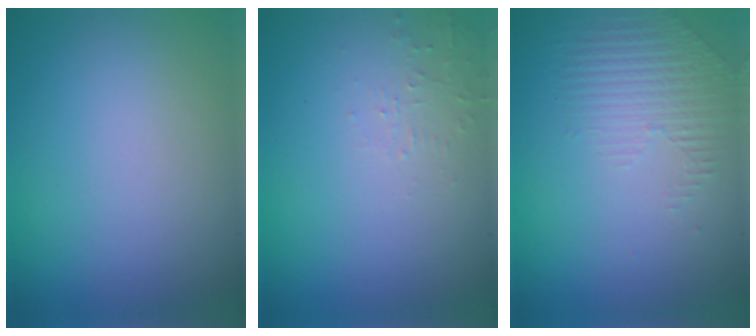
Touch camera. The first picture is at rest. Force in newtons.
{"total": 1.2, "press": 1.2, "slide": 0.3}
{"total": 1.5, "press": 0.9, "slide": 1.2}